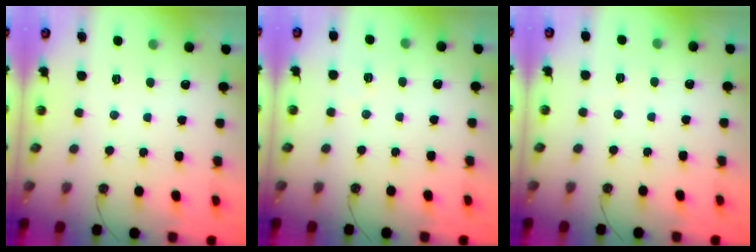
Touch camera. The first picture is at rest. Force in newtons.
{"total": 3.2, "press": 2.6, "slide": 2.0}
{"total": 2.9, "press": 1.6, "slide": 2.4}